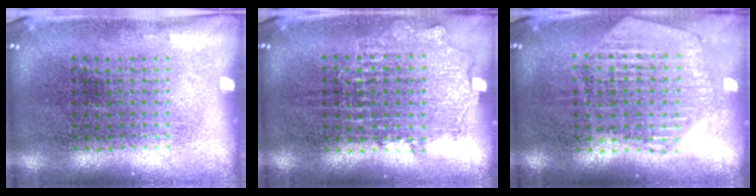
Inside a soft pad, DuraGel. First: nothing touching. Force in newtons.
{"total": 0.9, "press": 0.9, "slide": 0.2}
{"total": 1.2, "press": 1.2, "slide": 0.2}